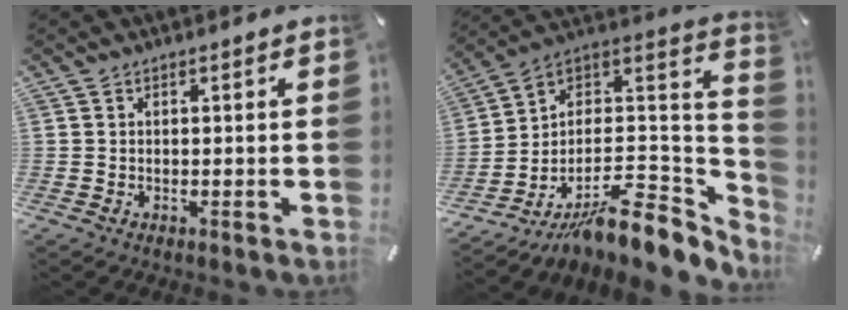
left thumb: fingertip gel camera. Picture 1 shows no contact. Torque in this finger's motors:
{"motor_torque": [-2.04, 2.97, 1.26, 1.51, 0.26]}